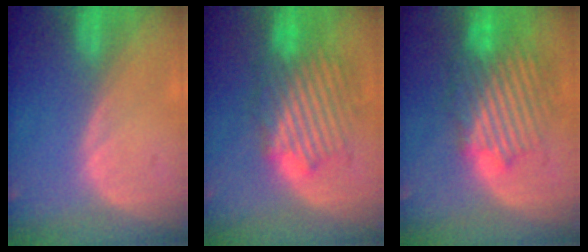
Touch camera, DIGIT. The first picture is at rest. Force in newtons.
{"total": 8.6, "press": 8.5, "slide": 1.5}
{"total": 9.6, "press": 9.4, "slide": 2.2}